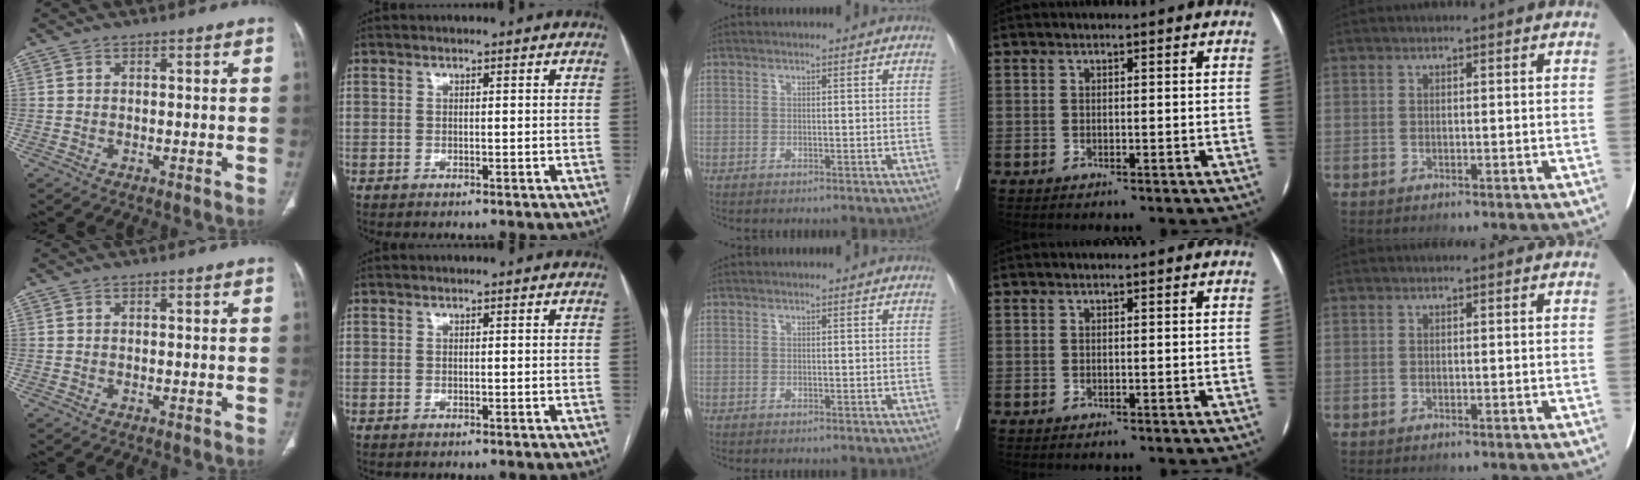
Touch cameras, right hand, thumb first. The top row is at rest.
{}